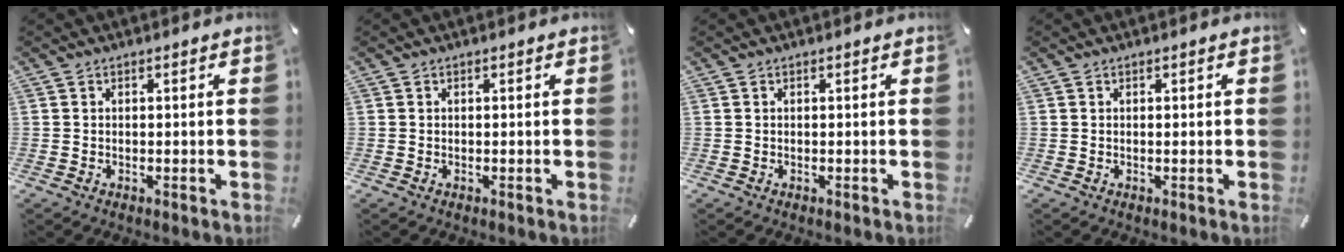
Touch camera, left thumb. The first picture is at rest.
{"total": 0.0}
{"total": 0.0}
{"total": 0.8, "force": [0.0, 0.0, 0.8], "torque": [-0.012, -0.003, 0.000]}